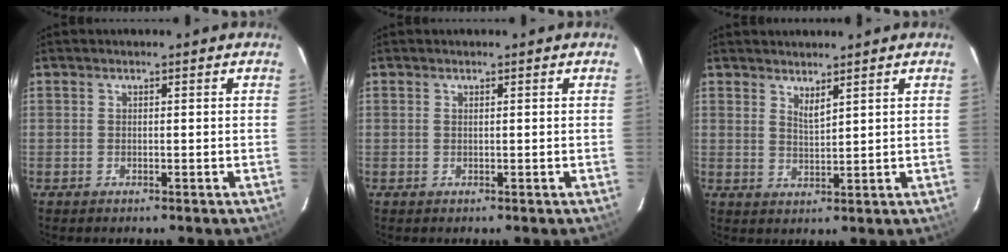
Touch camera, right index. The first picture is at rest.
{"total": 0.0}
{"total": 2.7, "force": [2.2, 0.3, 1.4], "torque": [-0.024, -0.003, 0.038]}